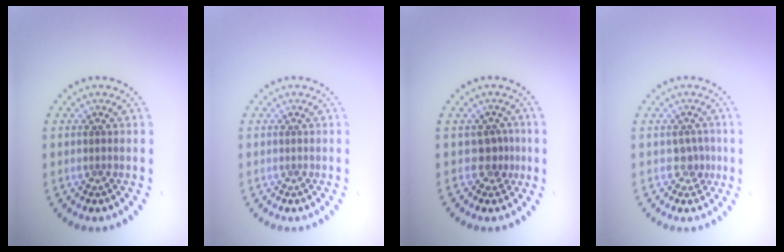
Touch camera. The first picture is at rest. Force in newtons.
{"total": 0.0}
{"total": 1.7, "press": 1.3, "slide": 1.2}
{"total": 1.3, "press": 1.3, "slide": 0.5}